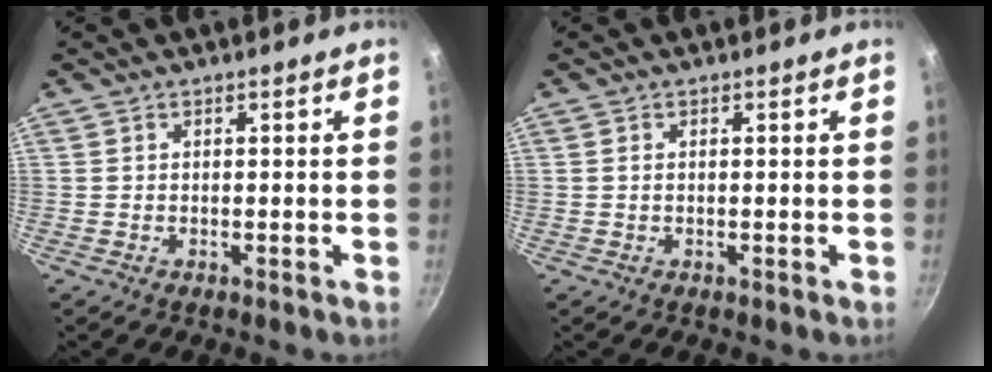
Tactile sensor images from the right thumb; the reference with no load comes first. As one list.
[{"total": 0.6, "force": [0.1, 0.4, 0.5], "torque": [-0.011, 0.001, 0.000]}]